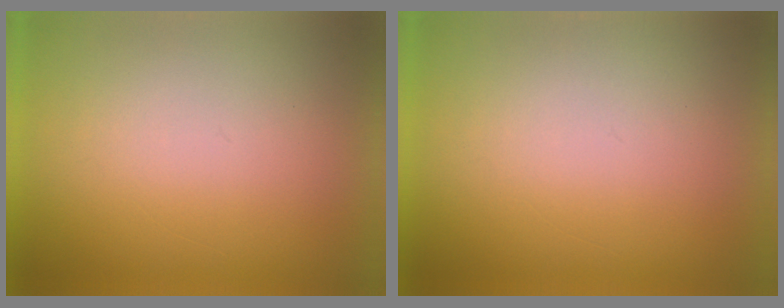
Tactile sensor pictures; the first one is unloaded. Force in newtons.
{"total": 1.0}